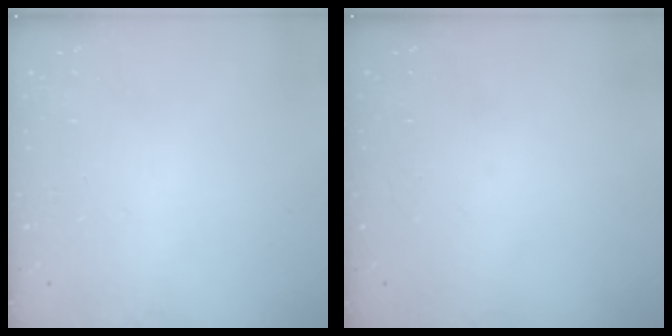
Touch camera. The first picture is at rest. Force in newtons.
{"total": 0.0}